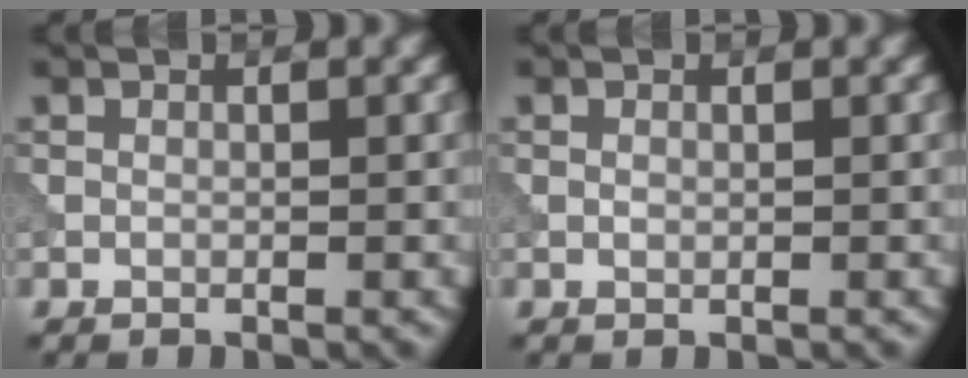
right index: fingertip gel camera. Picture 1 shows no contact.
{"total": 0.0}